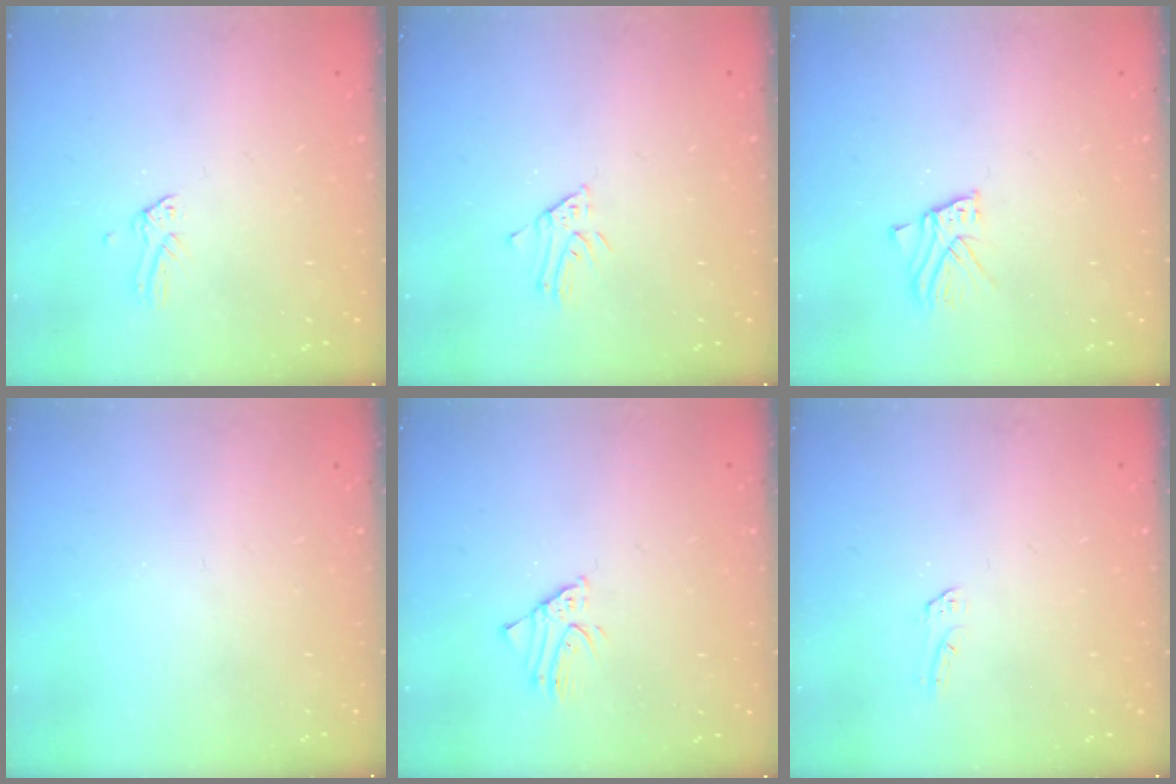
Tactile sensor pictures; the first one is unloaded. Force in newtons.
{"total": 2.9, "press": 2.9, "slide": 0.2}
{"total": 3.2, "press": 3.2, "slide": 0.2}
{"total": 0.0}
{"total": 1.7, "press": 1.7, "slide": 0.1}
{"total": 3.0, "press": 3.0, "slide": 0.4}